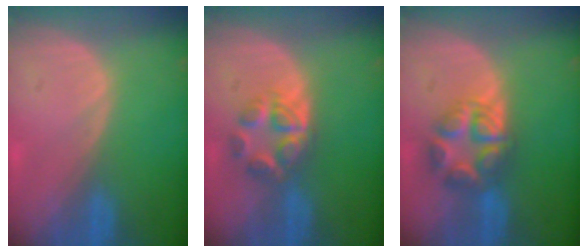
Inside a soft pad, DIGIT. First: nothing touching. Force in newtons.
{"total": 5.6, "press": 5.3, "slide": 1.7}
{"total": 6.7, "press": 6.7, "slide": 0.3}